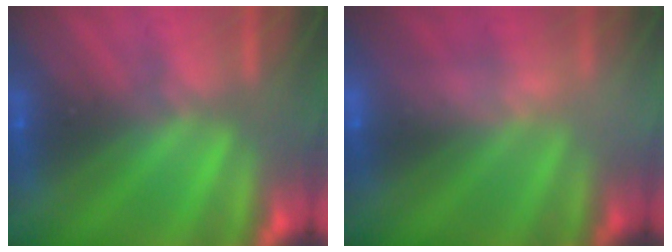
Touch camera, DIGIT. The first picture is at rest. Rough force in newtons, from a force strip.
{"total": 2.4}